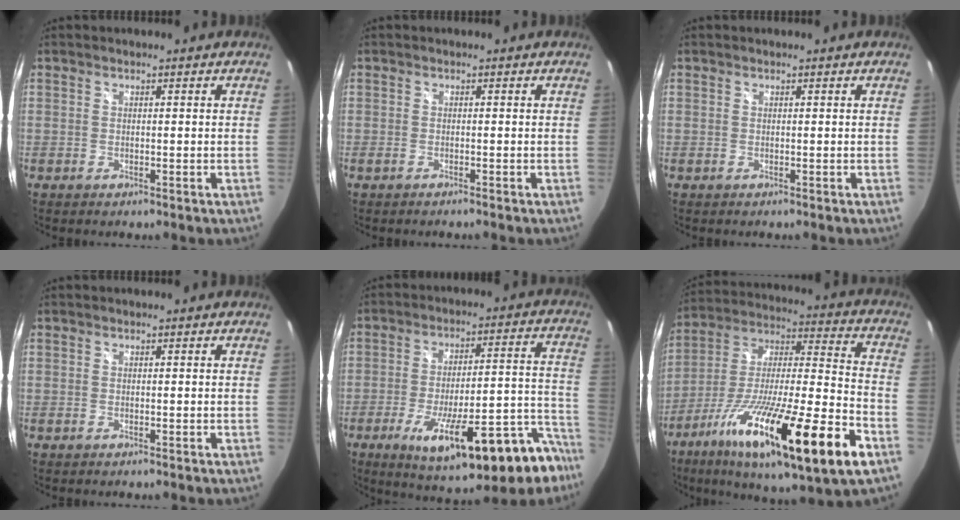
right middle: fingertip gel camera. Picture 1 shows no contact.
{"total": 1.0, "force": [-0.9, 0.1, 0.5], "torque": [-0.010, -0.003, -0.017]}
{"total": 0.0}
{"total": 0.0}
{"total": 23.3, "force": [-15.2, 6.4, 16.5], "torque": [-0.238, -0.011, -0.212]}
{"total": 30.1, "force": [-15.0, 3.5, 25.8], "torque": [-0.424, -0.059, -0.254]}